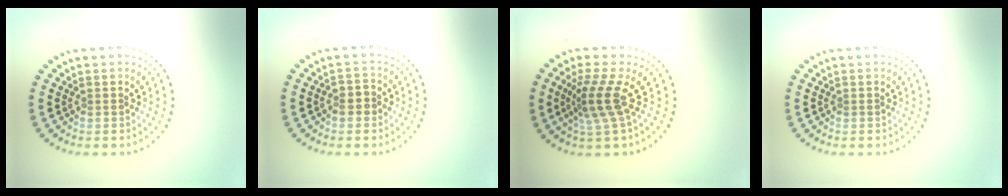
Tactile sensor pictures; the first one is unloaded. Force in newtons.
{"total": 1.5, "press": 1.4, "slide": 0.4}
{"total": 3.3, "press": 2.3, "slide": 2.4}
{"total": 0.0}